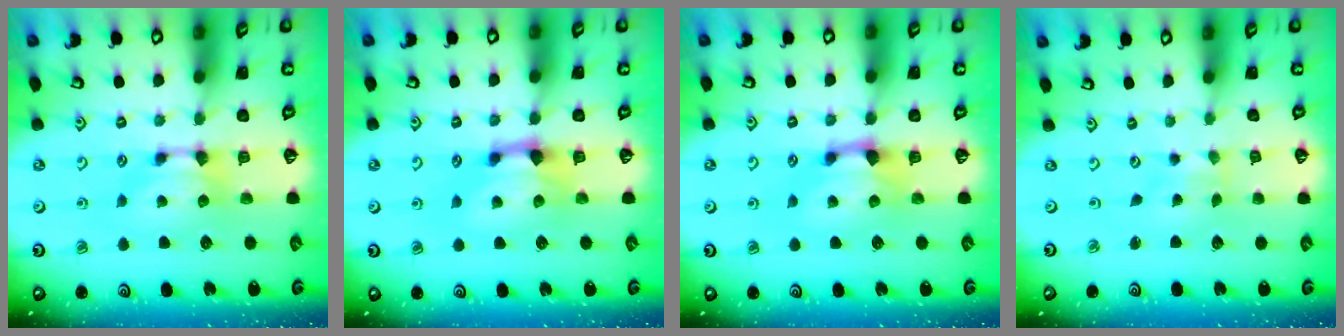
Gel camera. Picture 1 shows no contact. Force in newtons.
{"total": 1.5, "press": 0.8, "slide": 1.3}
{"total": 1.2, "press": 0.3, "slide": 1.2}
{"total": 4.4, "press": 4.3, "slide": 0.8}